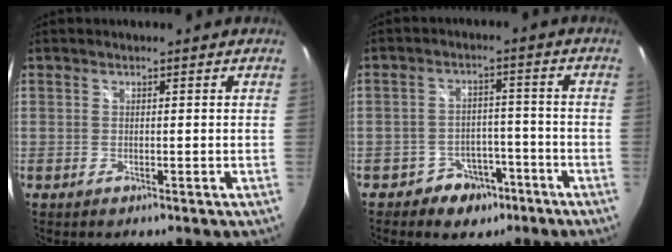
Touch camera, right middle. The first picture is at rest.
{"total": 6.7, "force": [-4.4, 4.8, 1.4], "torque": [-0.034, 0.021, -0.054]}